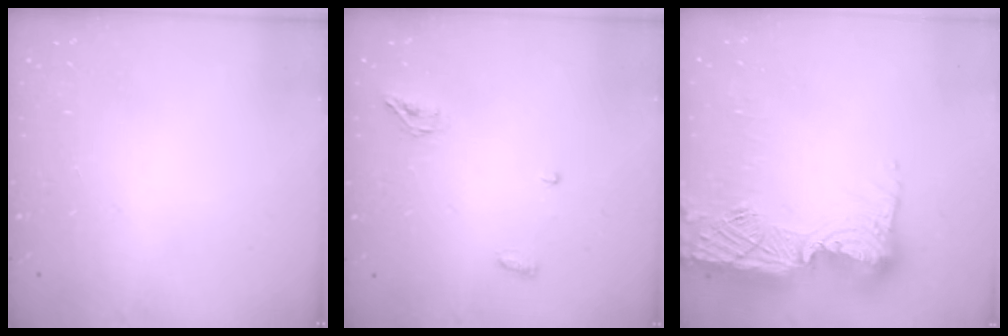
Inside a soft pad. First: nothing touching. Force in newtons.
{"total": 4.3, "press": 4.0, "slide": 1.4}
{"total": 21.2, "press": 21.2, "slide": 1.2}